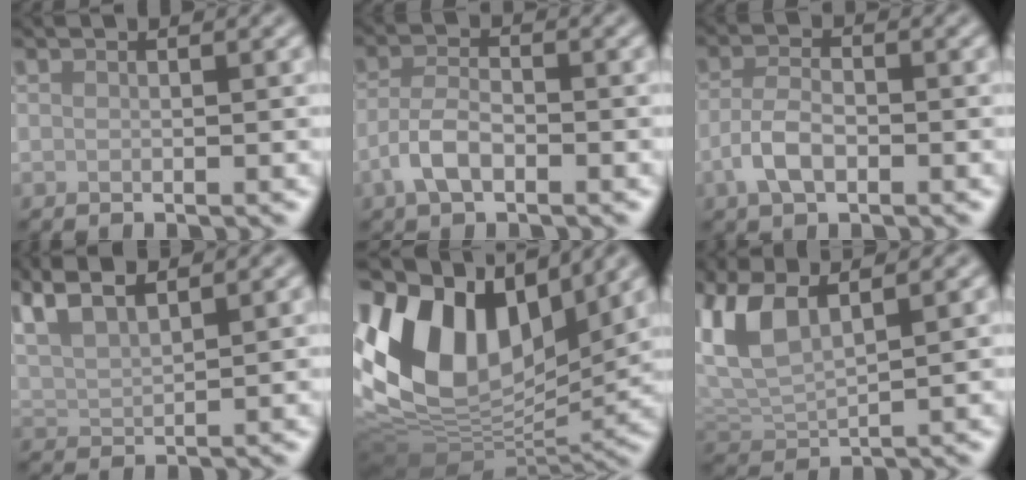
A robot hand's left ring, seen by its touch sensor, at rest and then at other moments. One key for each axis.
{"total": 3.3, "fx": -1.6, "fy": 1.6, "fz": 2.4, "tx": -0.048, "ty": 0.003, "tz": -0.038}
{"total": 3.3, "fx": -1.3, "fy": 1.7, "fz": 2.5, "tx": -0.051, "ty": 0.001, "tz": -0.032}
{"total": 5.1, "fx": 3.9, "fy": 1.6, "fz": 2.9, "tx": -0.065, "ty": 0.017, "tz": 0.065}
{"total": 15.2, "fx": 3.7, "fy": 9.6, "fz": 11.2, "tx": -0.230, "ty": 0.020, "tz": 0.066}
{"total": 5.9, "fx": 3.3, "fy": 2.5, "fz": 4.2, "tx": -0.114, "ty": 0.011, "tz": 0.064}